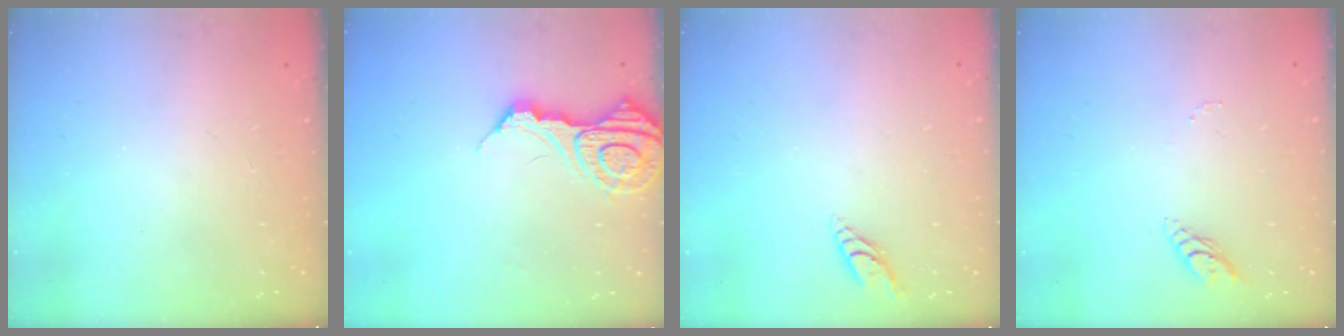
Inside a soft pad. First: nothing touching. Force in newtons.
{"total": 12.4, "press": 12.3, "slide": 1.3}
{"total": 5.5, "press": 5.5, "slide": 0.3}
{"total": 5.3, "press": 5.3, "slide": 0.3}